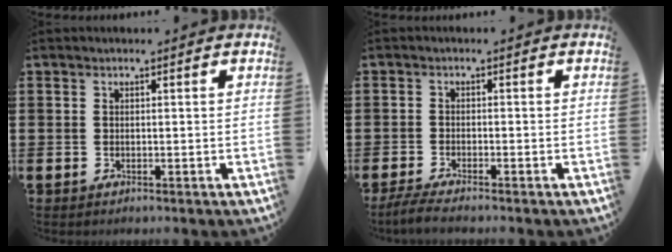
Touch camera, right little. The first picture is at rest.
{"total": 1.9, "force": [-1.5, 0.0, 1.2], "torque": [-0.027, -0.002, -0.031]}